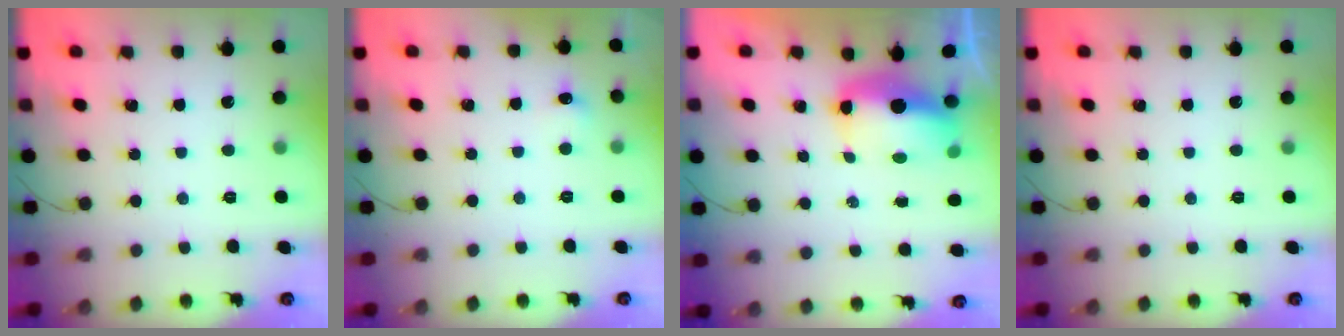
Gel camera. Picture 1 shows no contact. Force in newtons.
{"total": 3.8, "press": 3.6, "slide": 1.2}
{"total": 8.9, "press": 8.7, "slide": 2.0}
{"total": 0.0}